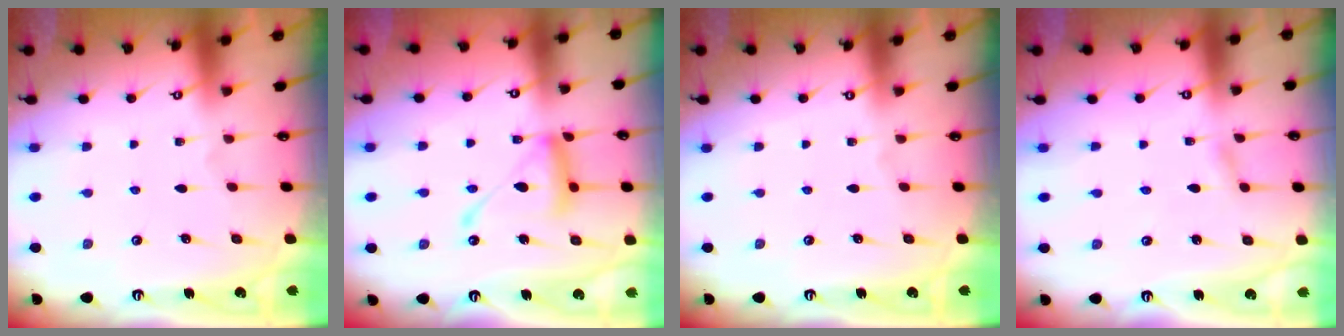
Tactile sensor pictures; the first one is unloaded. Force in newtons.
{"total": 13.5, "press": 13.4, "slide": 1.2}
{"total": 0.0}
{"total": 1.6, "press": 1.6, "slide": 0.2}